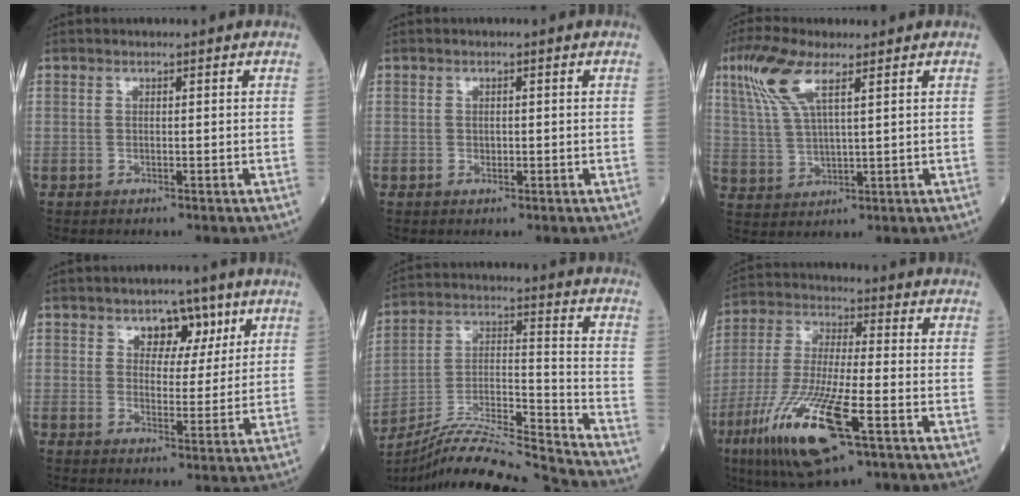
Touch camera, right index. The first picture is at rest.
{"total": 0.8, "force": [-0.1, 0.7, 0.5], "torque": [-0.006, 0.000, 0.001]}
{"total": 8.5, "force": [4.5, 1.9, 6.9], "torque": [-0.164, 0.014, 0.095]}
{"total": 5.6, "force": [3.2, 3.6, 3.0], "torque": [-0.030, 0.008, 0.046]}
{"total": 22.2, "force": [-21.0, -1.0, 7.2], "torque": [-0.148, -0.011, -0.345]}
{"total": 16.6, "force": [-7.6, 2.7, 14.6], "torque": [-0.310, -0.035, -0.135]}